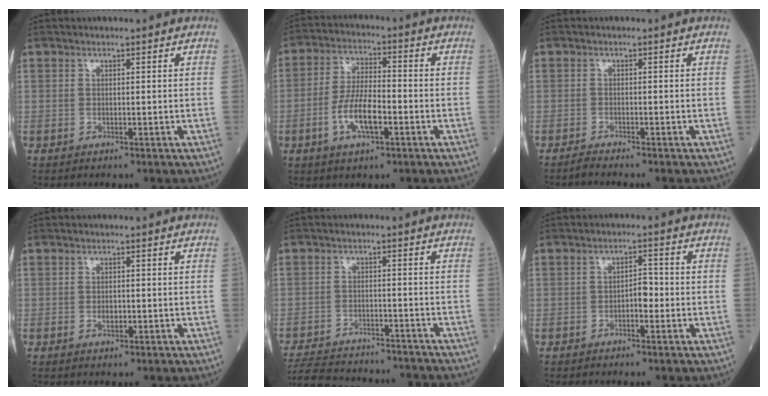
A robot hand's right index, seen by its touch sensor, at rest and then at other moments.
{"total": 8.0, "force": [-2.8, 2.5, 7.1], "torque": [-0.141, 0.003, -0.053]}
{"total": 1.7, "force": [-1.6, -0.4, 0.5], "torque": [-0.018, -0.004, -0.030]}
{"total": 1.4, "force": [-0.4, 0.8, 1.1], "torque": [-0.017, 0.001, -0.004]}
{"total": 16.1, "force": [-15.0, 3.5, 4.7], "torque": [-0.113, -0.007, -0.213]}
{"total": 2.7, "force": [-0.9, 1.1, 2.3], "torque": [-0.030, 0.006, -0.016]}